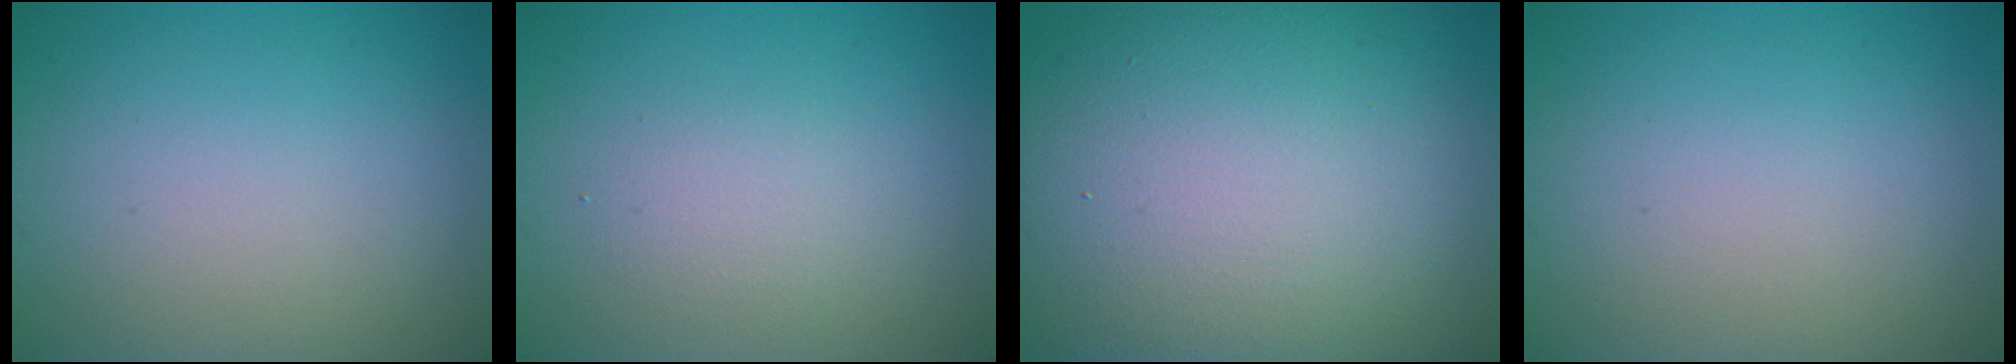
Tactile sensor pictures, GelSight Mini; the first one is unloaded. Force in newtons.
{"total": 1.8, "press": 1.8, "slide": 0.1}
{"total": 17.5, "press": 17.5, "slide": 1.4}
{"total": 0.0}